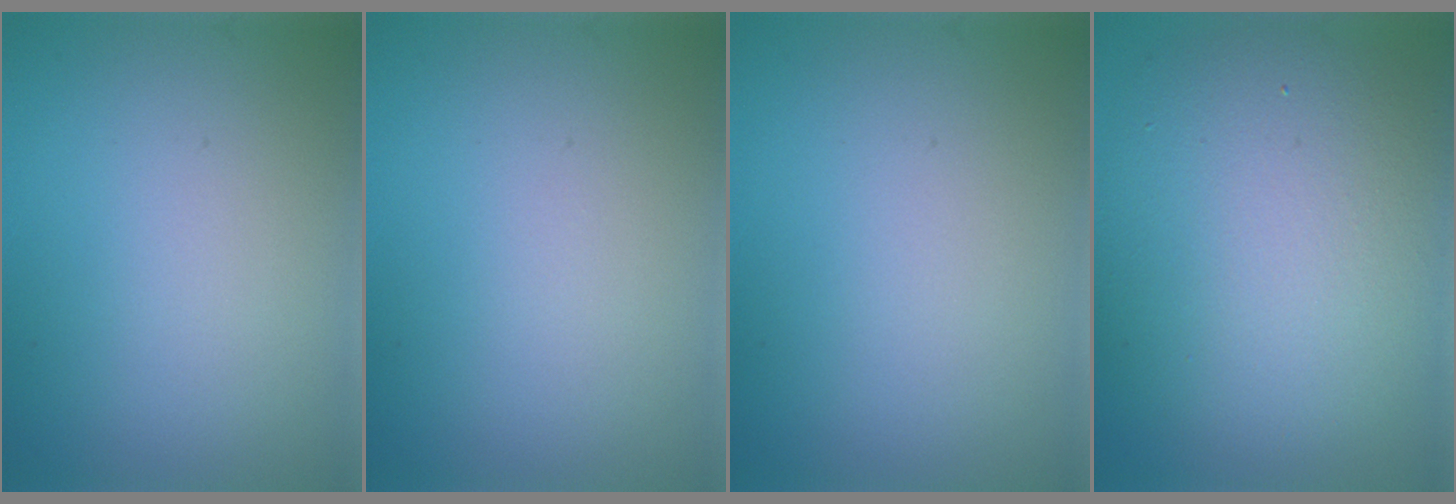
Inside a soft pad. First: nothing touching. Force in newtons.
{"total": 0.0}
{"total": 0.0}
{"total": 11.1, "press": 11.0, "slide": 1.2}